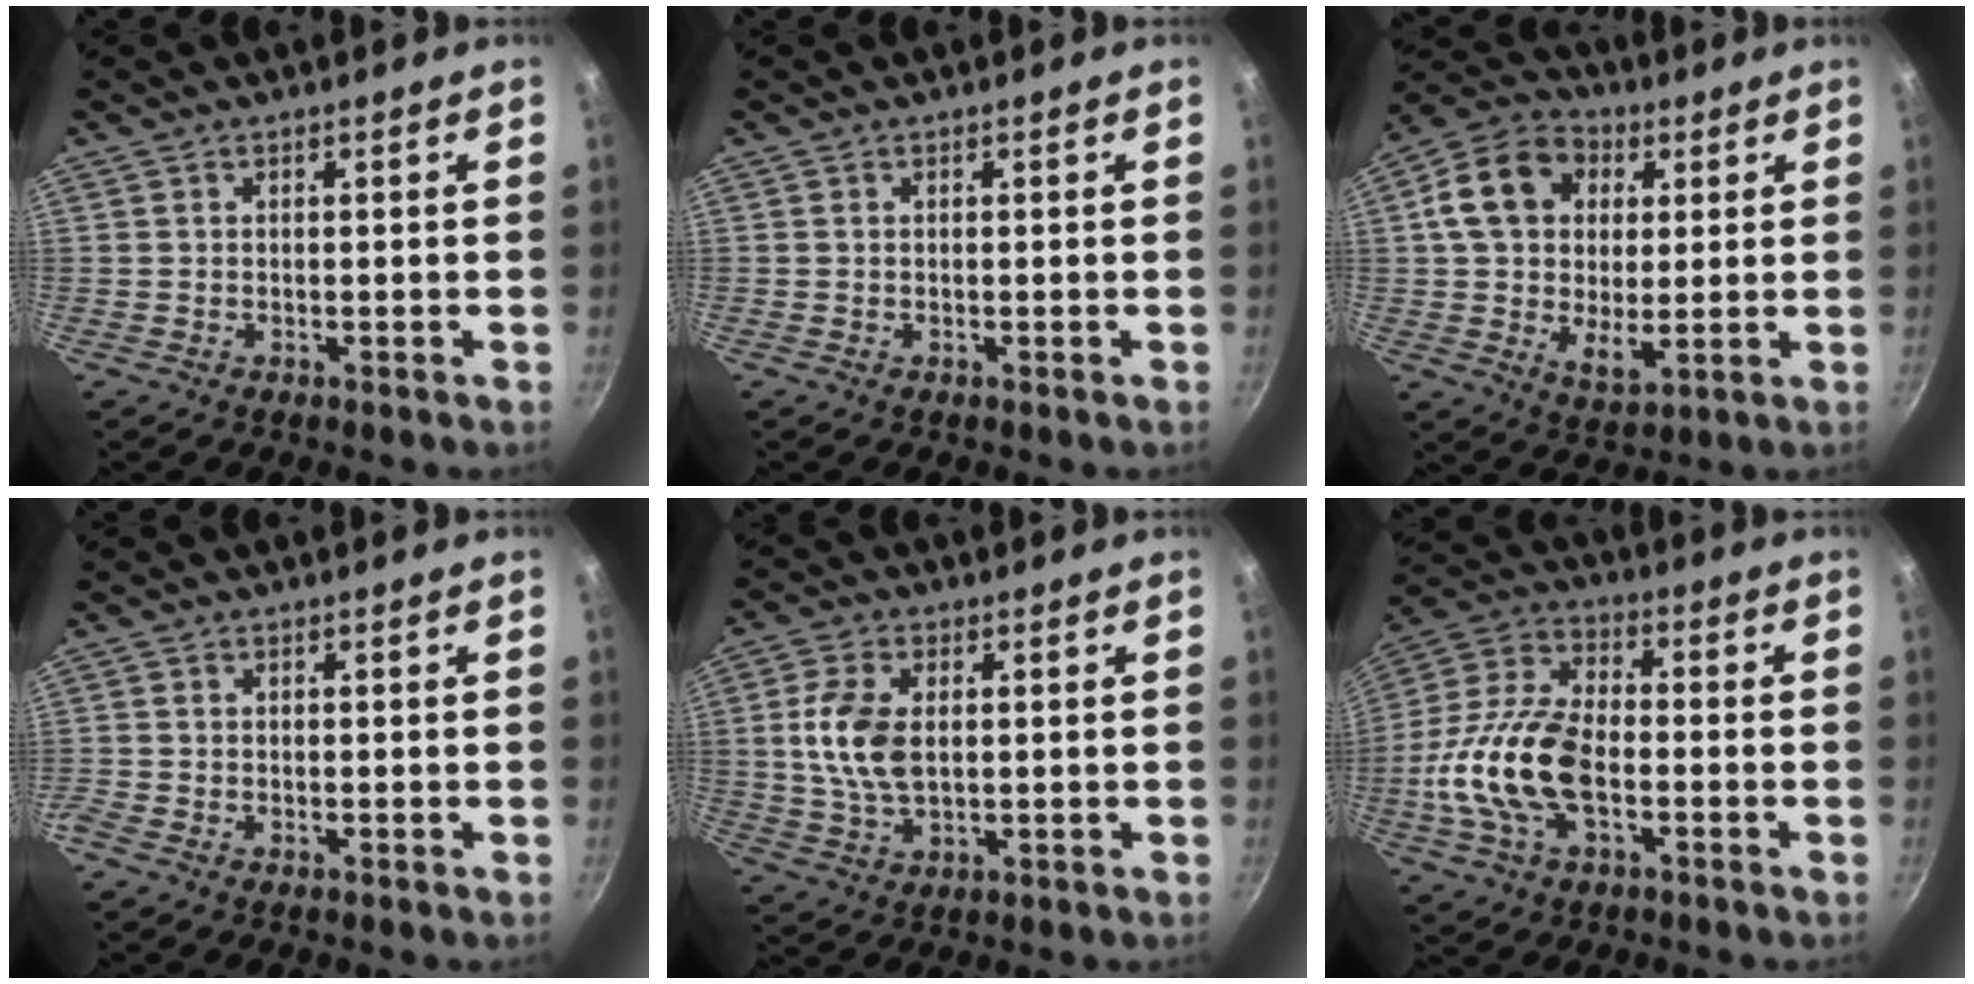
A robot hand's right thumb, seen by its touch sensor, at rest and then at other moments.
{"total": 0.0}
{"total": 15.9, "force": [3.8, 11.4, 10.4], "torque": [-0.170, -0.004, 0.050]}
{"total": 0.6, "force": [-0.4, 0.4, 0.3], "torque": [-0.009, -0.001, -0.012]}
{"total": 9.7, "force": [1.2, 5.7, 7.8], "torque": [-0.150, 0.000, 0.022]}
{"total": 17.5, "force": [-3.6, 9.5, 14.2], "torque": [-0.273, 0.035, -0.084]}